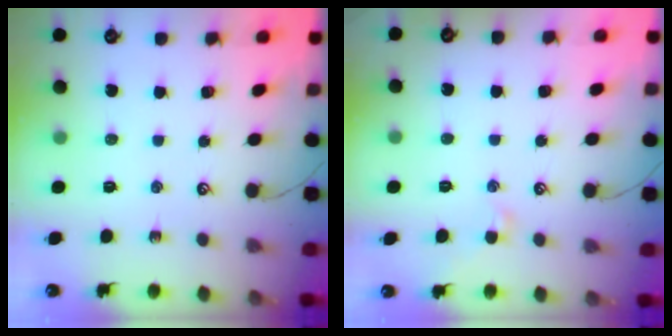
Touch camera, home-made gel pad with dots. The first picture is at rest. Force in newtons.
{"total": 0.6, "press": 0.3, "slide": 0.5}